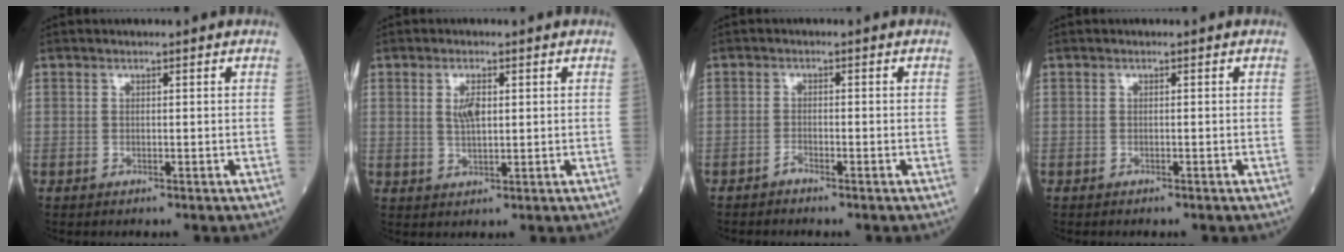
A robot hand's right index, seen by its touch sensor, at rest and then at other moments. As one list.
[{"total": 3.0, "force": [0.7, 1.1, 2.8], "torque": [-0.055, 0.003, 0.015]}, {"total": 1.1, "force": [-1.1, 0.0, 0.3], "torque": [-0.009, 0.000, -0.019]}, {"total": 0.9, "force": [-0.8, 0.2, 0.4], "torque": [-0.012, -0.003, -0.010]}]